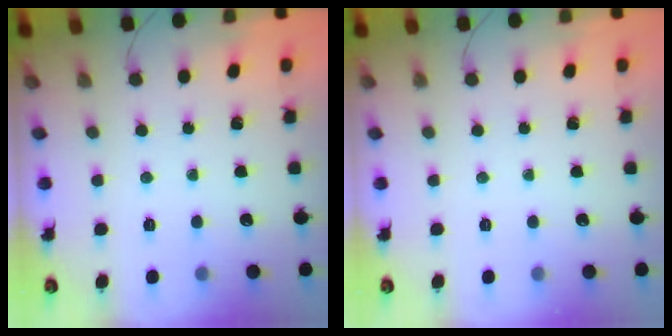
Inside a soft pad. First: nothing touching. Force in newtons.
{"total": 0.0}